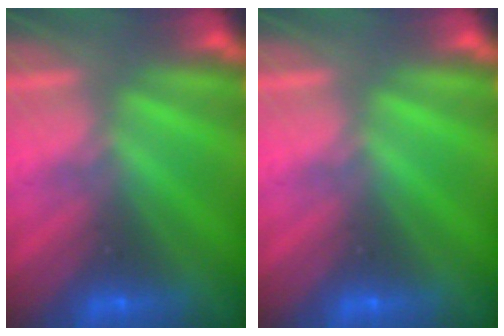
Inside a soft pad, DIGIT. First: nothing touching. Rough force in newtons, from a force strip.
{"total": 0.0}